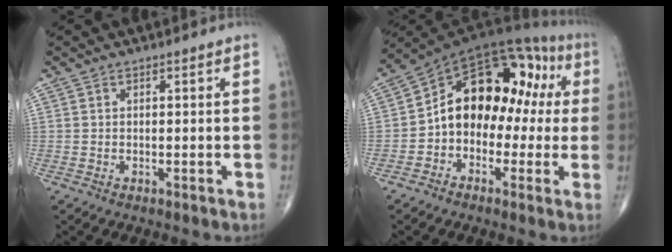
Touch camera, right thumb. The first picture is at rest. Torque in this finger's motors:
{"motor_torque": [2.43, 2.58, 1.04, -0.63, 0.14]}